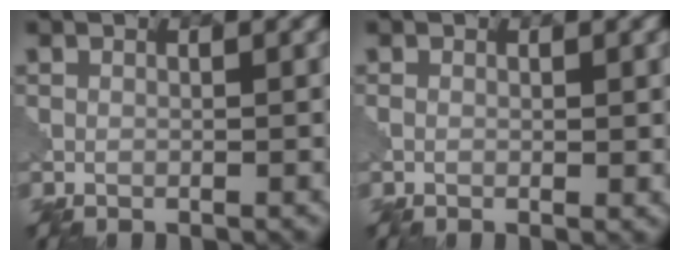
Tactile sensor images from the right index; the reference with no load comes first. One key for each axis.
{"total": 1.1, "fx": 0.1, "fy": 0.4, "fz": 1.1, "tx": -0.016, "ty": 0.001, "tz": 0.005}